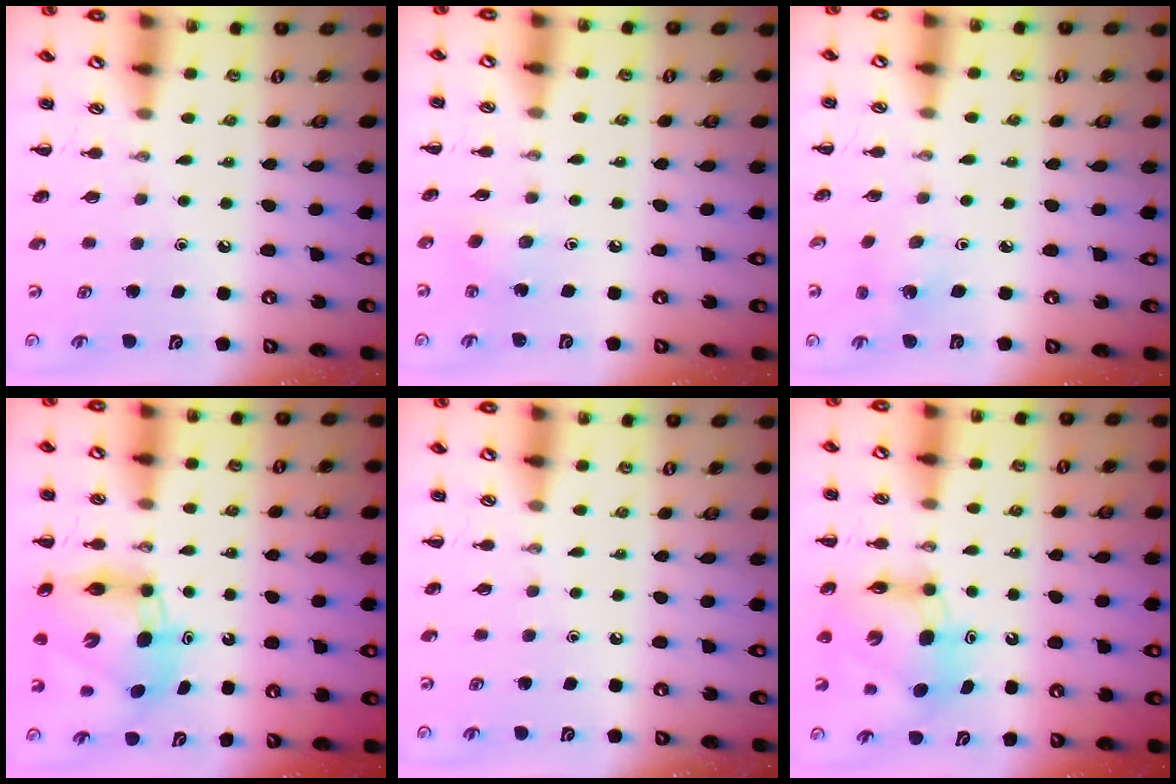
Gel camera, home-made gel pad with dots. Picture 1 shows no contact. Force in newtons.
{"total": 2.5, "press": 2.4, "slide": 0.8}
{"total": 1.6, "press": 1.5, "slide": 0.5}
{"total": 9.6, "press": 9.2, "slide": 2.7}
{"total": 0.0}
{"total": 8.7, "press": 8.6, "slide": 1.3}